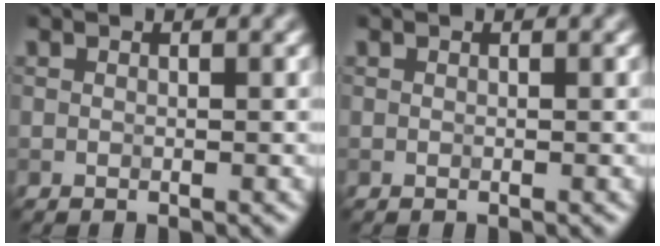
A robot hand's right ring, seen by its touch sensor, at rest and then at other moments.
{"total": 0.0}